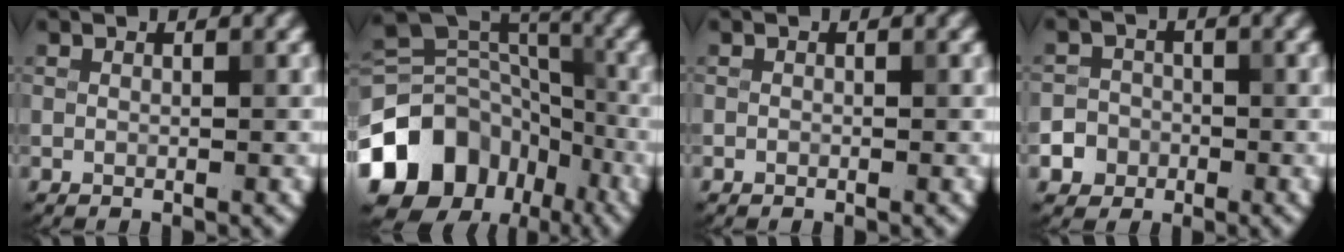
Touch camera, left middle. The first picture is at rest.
{"total": 14.7, "force": [-7.6, 11.1, 5.9], "torque": [-0.142, 0.007, -0.122]}
{"total": 0.0}
{"total": 3.7, "force": [-1.8, 3.2, 0.5], "torque": [0.019, -0.004, -0.038]}